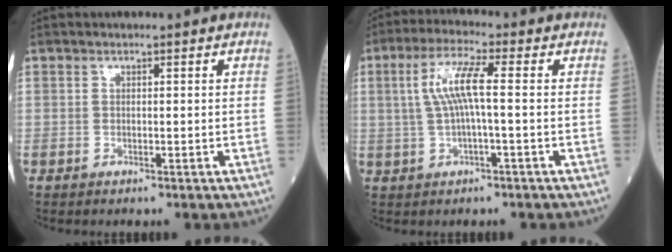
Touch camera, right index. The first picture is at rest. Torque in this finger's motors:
{"motor_torque": [0.26, 0.08, 0.18, 0.14]}